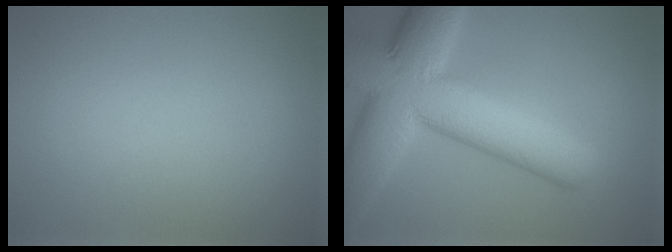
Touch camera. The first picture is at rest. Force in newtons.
{"total": 13.1, "press": 13.1, "slide": 0.2}